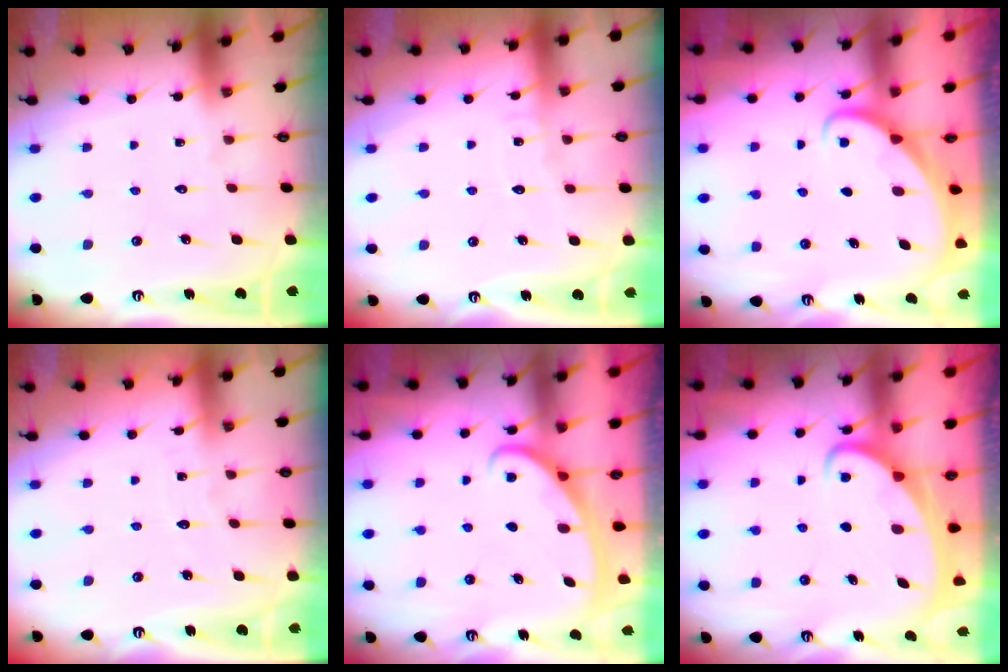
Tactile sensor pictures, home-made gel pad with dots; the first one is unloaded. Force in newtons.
{"total": 4.0, "press": 3.9, "slide": 0.3}
{"total": 2.1, "press": 2.1, "slide": 0.2}
{"total": 2.6, "press": 2.6, "slide": 0.2}
{"total": 3.0, "press": 3.0, "slide": 0.4}
{"total": 2.5, "press": 2.5, "slide": 0.4}